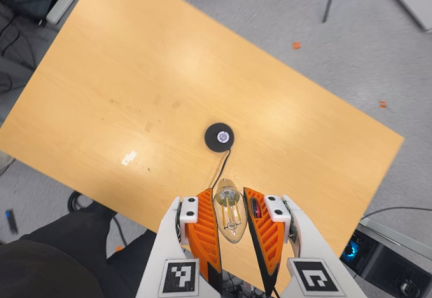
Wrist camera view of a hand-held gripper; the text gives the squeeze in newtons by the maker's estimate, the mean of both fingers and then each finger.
{"total": 9.8, "left": 9.2, "right": 10.4}